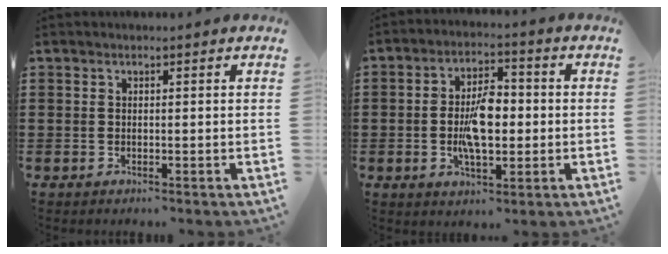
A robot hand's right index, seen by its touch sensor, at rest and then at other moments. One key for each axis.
{"total": 7.8, "fx": -0.8, "fy": 3.7, "fz": 6.8, "tx": -0.134, "ty": 0.000, "tz": -0.022}